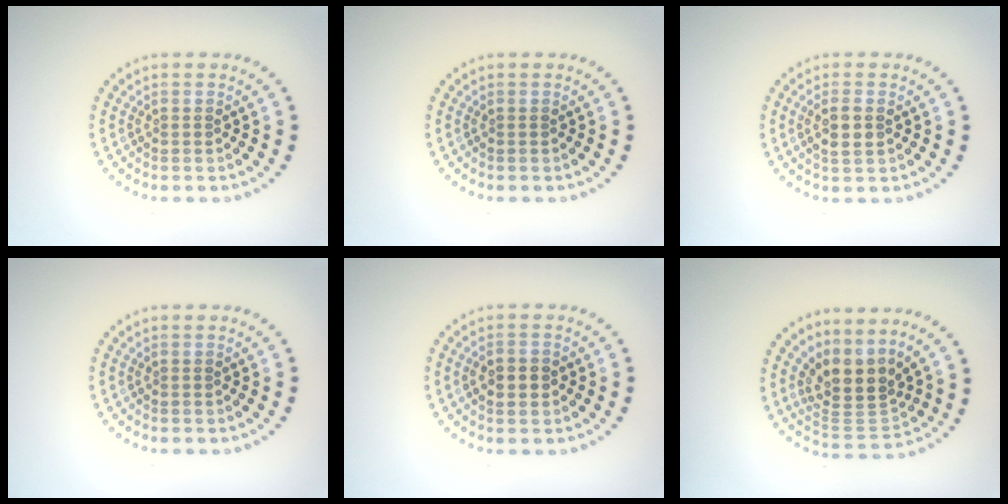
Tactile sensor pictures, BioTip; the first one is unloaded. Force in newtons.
{"total": 0.0}
{"total": 2.0, "press": 2.0, "slide": 0.6}
{"total": 0.0}
{"total": 2.7, "press": 2.7, "slide": 0.2}
{"total": 4.1, "press": 3.0, "slide": 2.7}